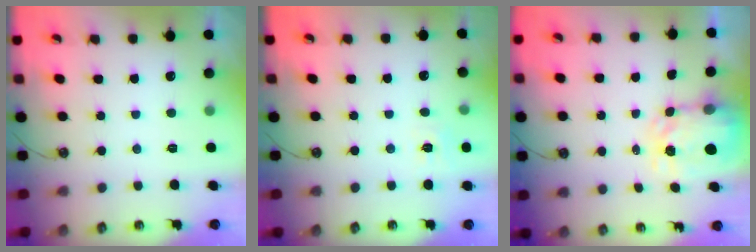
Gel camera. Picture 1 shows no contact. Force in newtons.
{"total": 5.6, "press": 5.6, "slide": 0.5}
{"total": 4.7, "press": 4.6, "slide": 0.7}